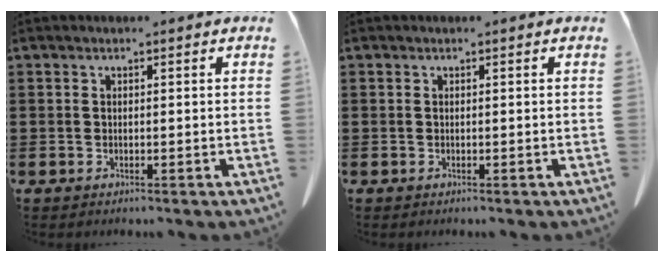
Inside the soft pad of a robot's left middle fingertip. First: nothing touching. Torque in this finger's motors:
{"motor_torque": [-0.03, 0.03, -0.02, 0.00]}